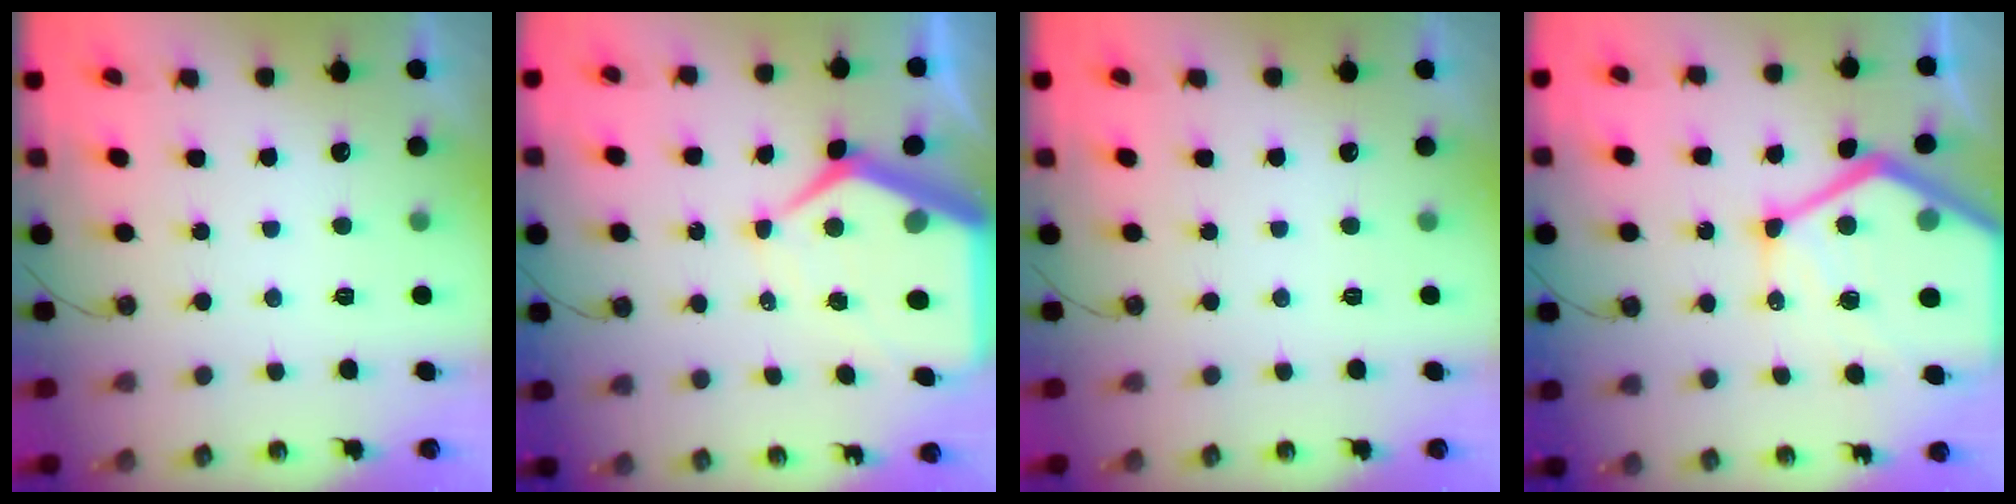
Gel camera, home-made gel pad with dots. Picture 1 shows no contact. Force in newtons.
{"total": 14.7, "press": 14.6, "slide": 1.3}
{"total": 0.0}
{"total": 27.3, "press": 27.1, "slide": 3.1}